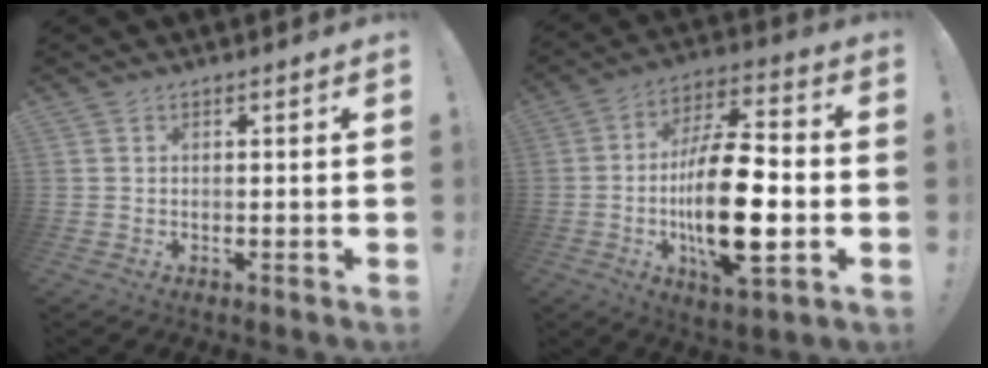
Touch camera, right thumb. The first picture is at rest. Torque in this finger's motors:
{"motor_torque": [0.50, 1.04, 0.81, 0.58, 0.19]}